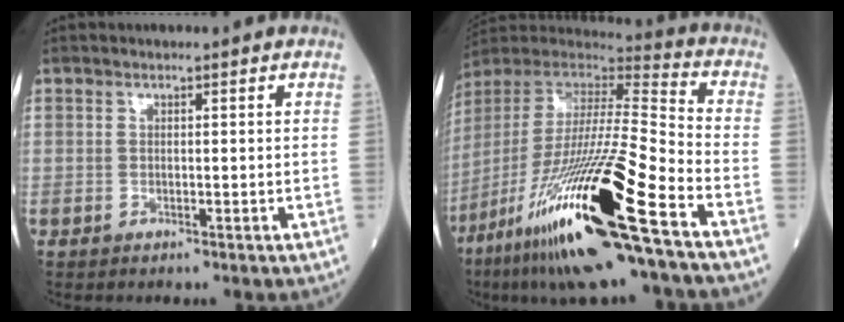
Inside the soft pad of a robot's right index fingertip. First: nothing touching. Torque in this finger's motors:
{"motor_torque": [2.14, 0.00, 1.05, 0.21]}